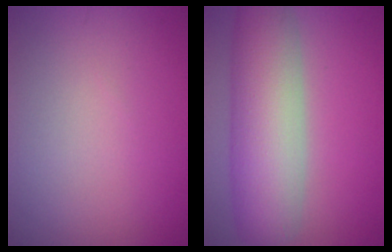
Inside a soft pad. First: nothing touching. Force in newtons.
{"total": 9.0, "press": 9.0, "slide": 0.7}